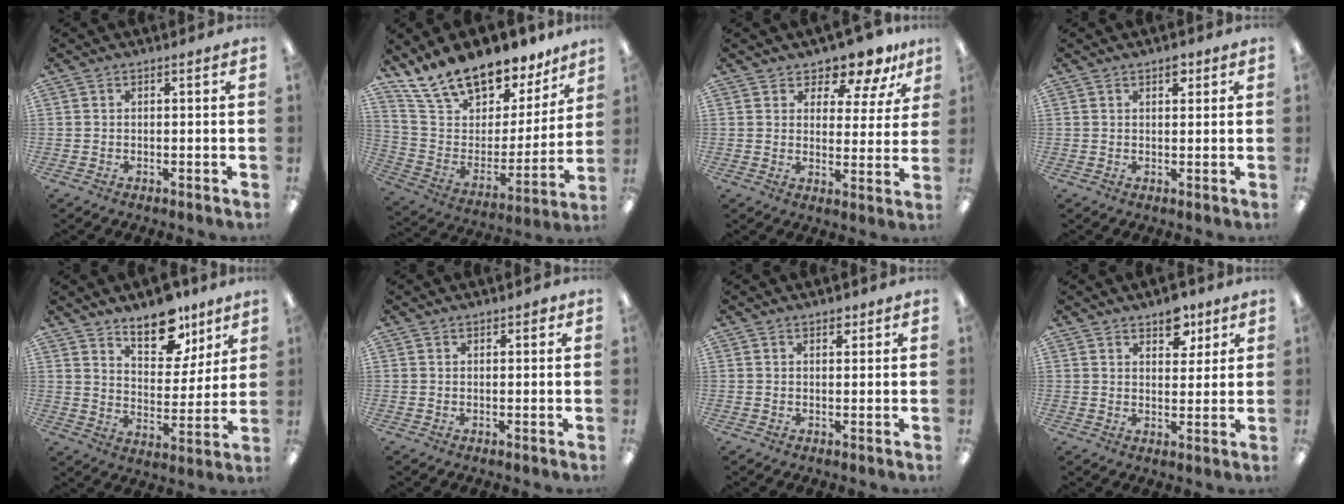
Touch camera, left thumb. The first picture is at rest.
{"total": 17.4, "force": [14.7, 7.2, 5.8], "torque": [-0.114, -0.118, 0.267]}
{"total": 8.0, "force": [7.2, 2.7, 2.2], "torque": [-0.038, -0.055, 0.129]}
{"total": 2.8, "force": [1.8, 1.5, 1.5], "torque": [-0.007, -0.006, 0.027]}
{"total": 13.4, "force": [10.3, 6.4, 5.8], "torque": [-0.077, -0.063, 0.185]}
{"total": 1.2, "force": [0.9, 0.7, 0.5], "torque": [-0.010, 0.003, 0.016]}
{"total": 2.2, "force": [1.5, 1.2, 1.0], "torque": [-0.005, -0.004, 0.024]}
{"total": 6.7, "force": [4.7, 3.7, 2.9], "torque": [-0.015, -0.025, 0.076]}